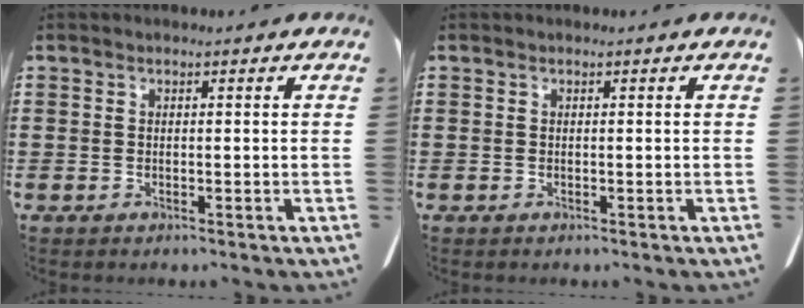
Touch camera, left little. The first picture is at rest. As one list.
[{"total": 0.0}]